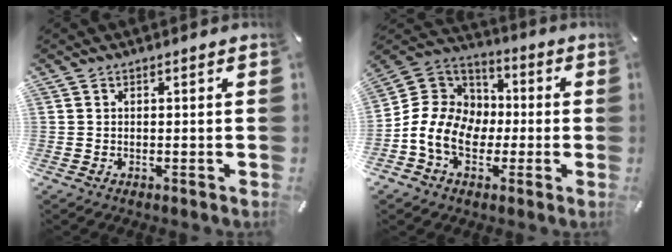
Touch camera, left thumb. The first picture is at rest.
{"total": 13.1, "force": [-3.7, 10.9, 6.2], "torque": [-0.143, 0.020, -0.065]}